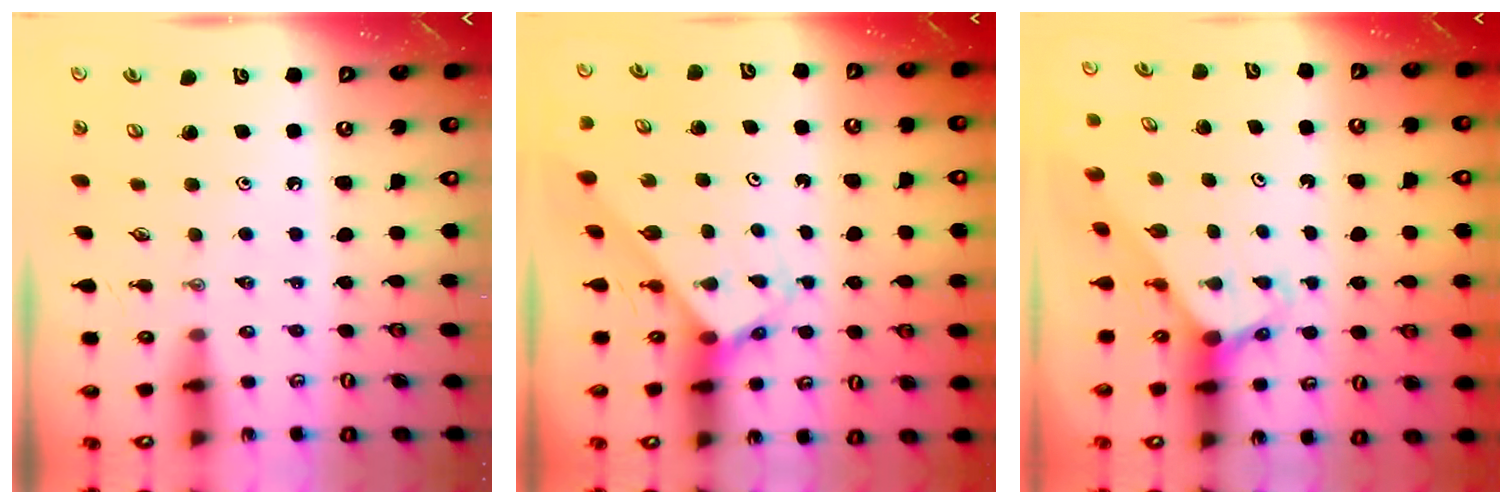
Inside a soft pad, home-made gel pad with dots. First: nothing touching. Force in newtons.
{"total": 2.8, "press": 2.8, "slide": 0.1}
{"total": 3.0, "press": 3.0, "slide": 0.2}